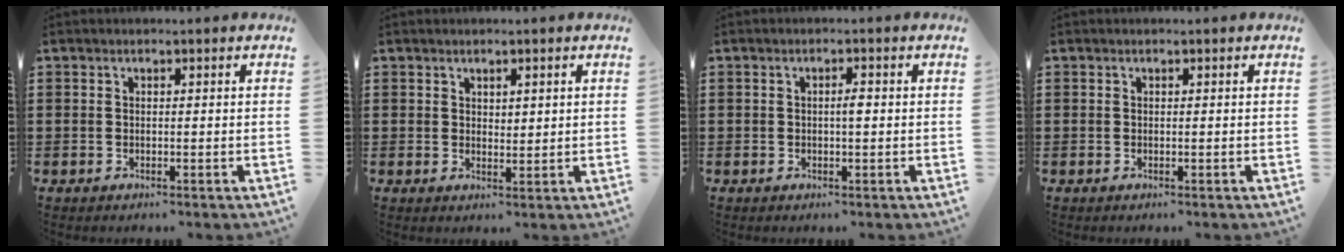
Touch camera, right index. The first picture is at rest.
{"total": 1.4, "force": [1.2, 0.7, 0.3], "torque": [-0.008, 0.003, 0.023]}
{"total": 1.5, "force": [-0.1, 0.4, 1.5], "torque": [-0.028, 0.000, -0.001]}
{"total": 0.0}